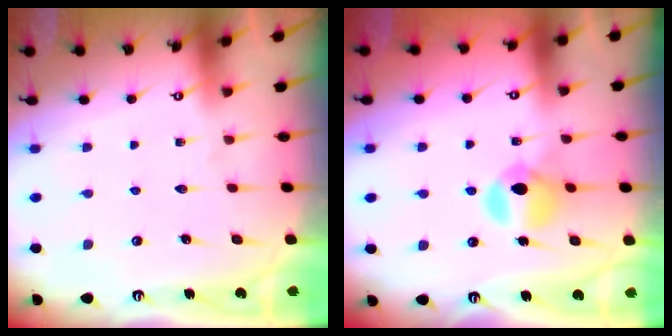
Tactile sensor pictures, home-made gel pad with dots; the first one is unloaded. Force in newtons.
{"total": 9.9, "press": 9.9, "slide": 0.8}